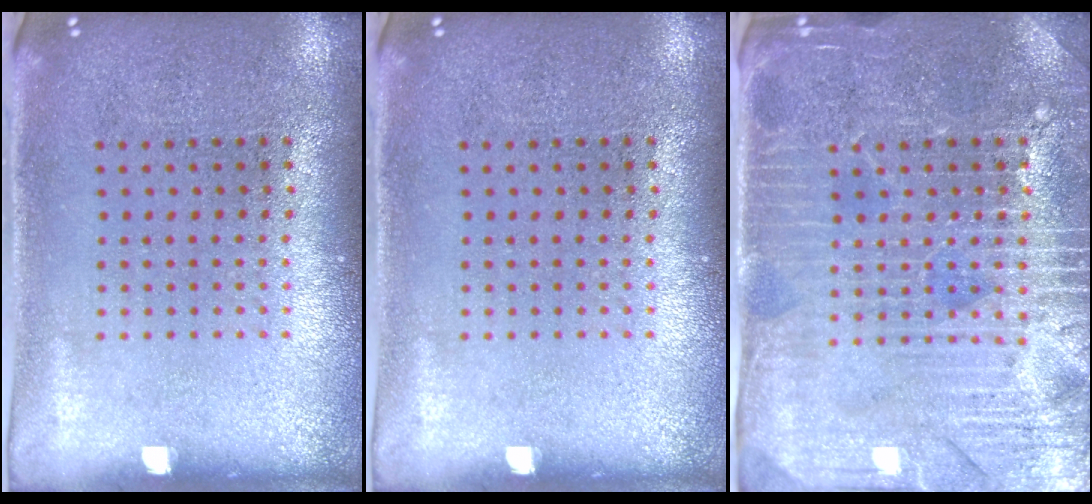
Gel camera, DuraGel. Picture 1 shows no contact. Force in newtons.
{"total": 0.0}
{"total": 4.3, "press": 4.1, "slide": 1.3}